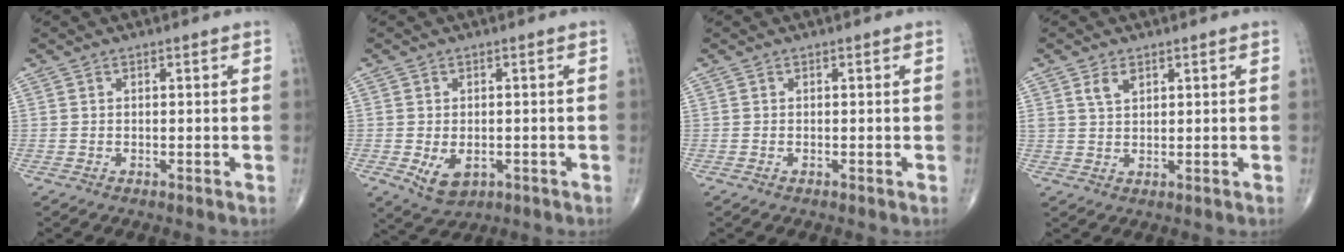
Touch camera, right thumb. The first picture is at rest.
{"total": 5.2, "force": [-1.4, 3.5, 3.6], "torque": [-0.055, -0.005, -0.009]}
{"total": 0.0}
{"total": 2.9, "force": [1.6, 1.7, 1.8], "torque": [-0.028, -0.006, 0.035]}